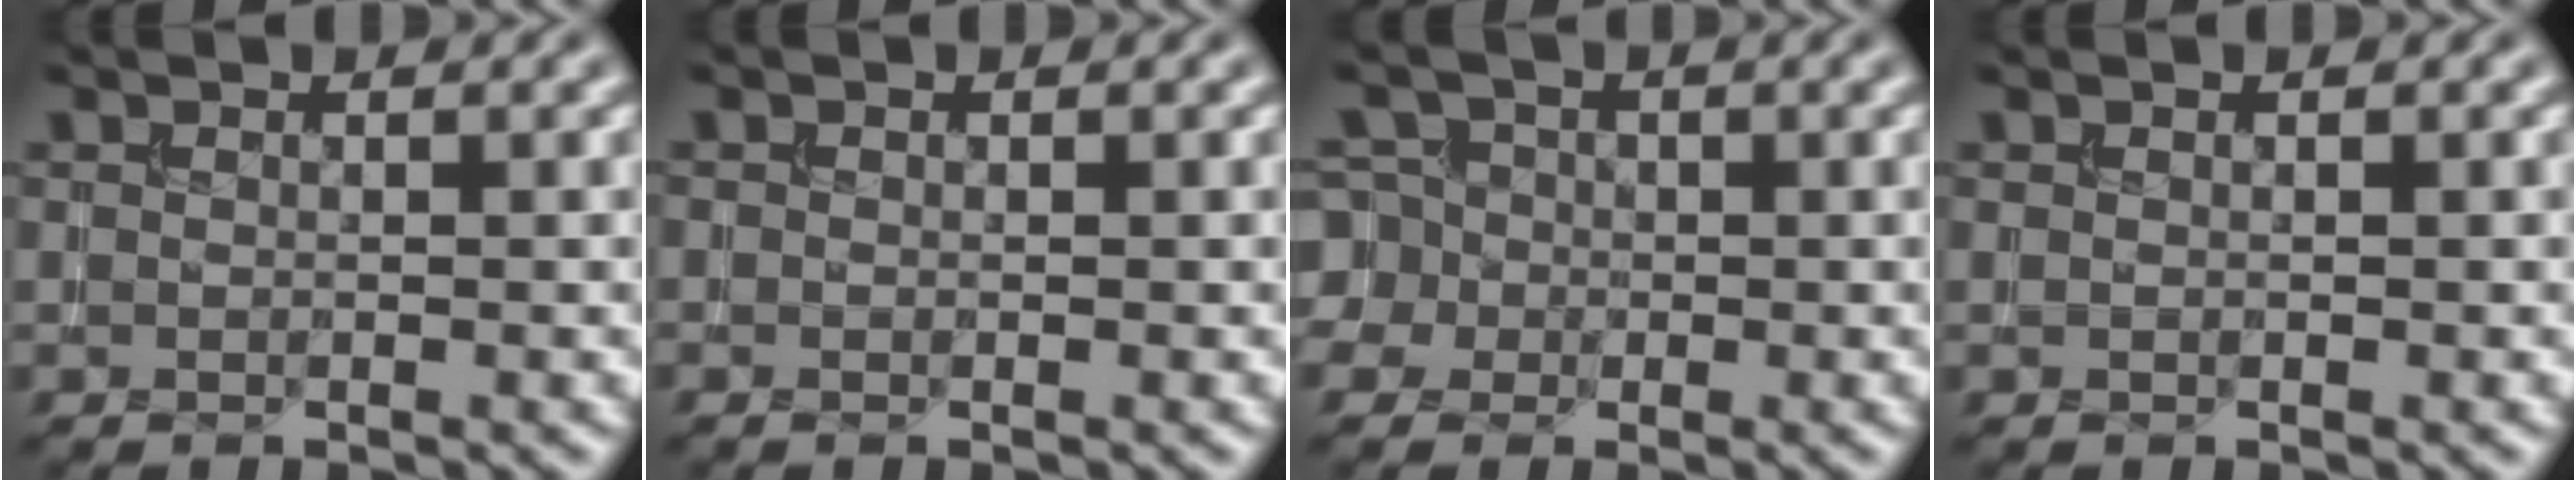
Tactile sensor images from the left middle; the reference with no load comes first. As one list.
[{"total": 0.0}, {"total": 4.7, "force": [-0.2, 4.5, 1.4], "torque": [-0.024, 0.030, -0.034]}, {"total": 0.0}]